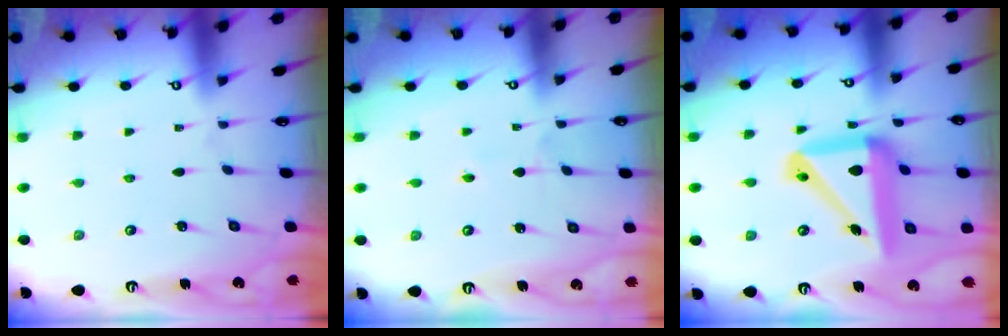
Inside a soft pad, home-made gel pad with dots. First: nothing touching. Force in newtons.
{"total": 2.8, "press": 2.8, "slide": 0.3}
{"total": 18.7, "press": 18.5, "slide": 2.6}